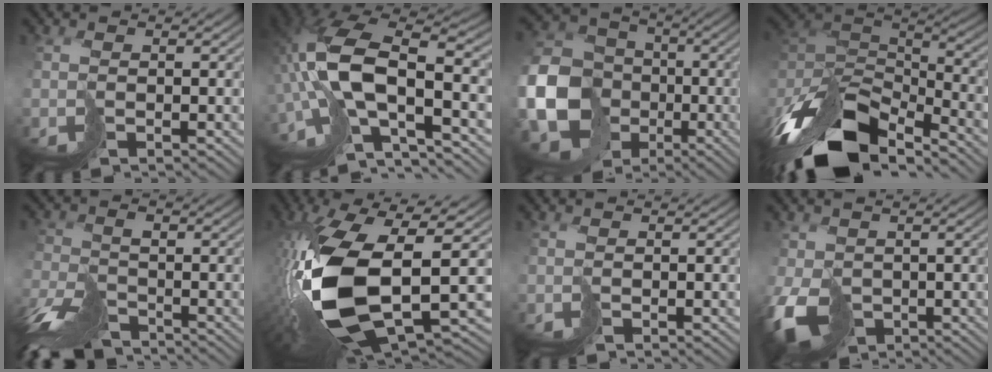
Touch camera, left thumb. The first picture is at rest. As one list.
[{"total": 14.8, "force": [-2.9, 6.8, 12.8], "torque": [-0.273, -0.007, -0.050]}, {"total": 15.2, "force": [-3.9, 13.0, 6.9], "torque": [-0.201, -0.037, -0.072]}, {"total": 15.8, "force": [-9.8, 7.8, 9.7], "torque": [-0.250, -0.030, -0.165]}, {"total": 8.7, "force": [-7.1, 3.5, 3.7], "torque": [-0.073, -0.011, -0.140]}, {"total": 16.8, "force": [-2.4, 9.1, 13.9], "torque": [-0.320, -0.027, -0.032]}, {"total": 0.0}, {"total": 7.0, "force": [-2.4, 5.3, 3.8], "torque": [-0.101, -0.024, -0.038]}]